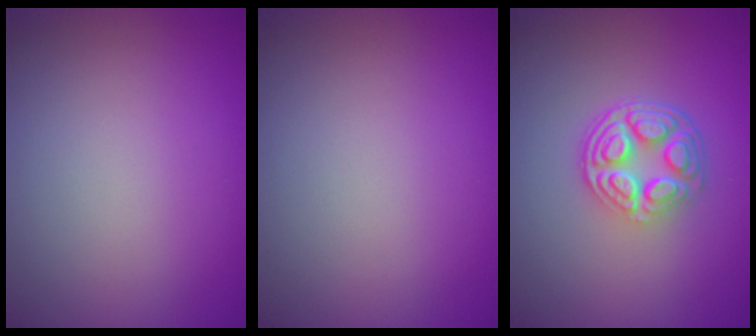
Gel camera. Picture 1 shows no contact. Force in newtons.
{"total": 0.0}
{"total": 5.2, "press": 3.8, "slide": 3.6}